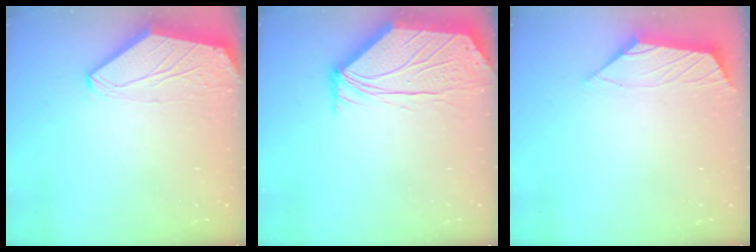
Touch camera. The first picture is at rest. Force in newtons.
{"total": 5.2, "press": 5.2, "slide": 0.4}
{"total": 1.6, "press": 1.5, "slide": 0.6}